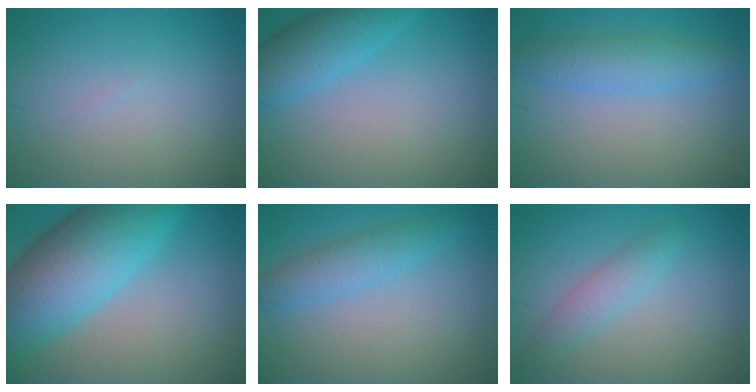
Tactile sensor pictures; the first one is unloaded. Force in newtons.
{"total": 4.4, "press": 4.4, "slide": 0.2}
{"total": 3.6, "press": 3.6, "slide": 0.2}
{"total": 11.5, "press": 11.5, "slide": 0.3}
{"total": 3.0, "press": 3.0, "slide": 0.1}
{"total": 2.3, "press": 2.3, "slide": 0.1}